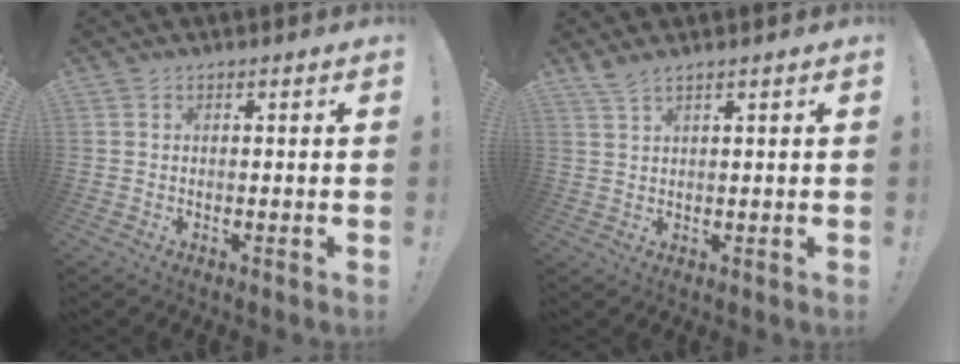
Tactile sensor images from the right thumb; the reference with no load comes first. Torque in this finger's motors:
{"motor_torque": [0.01, 0.03, 0.17, 0.17, 0.10]}